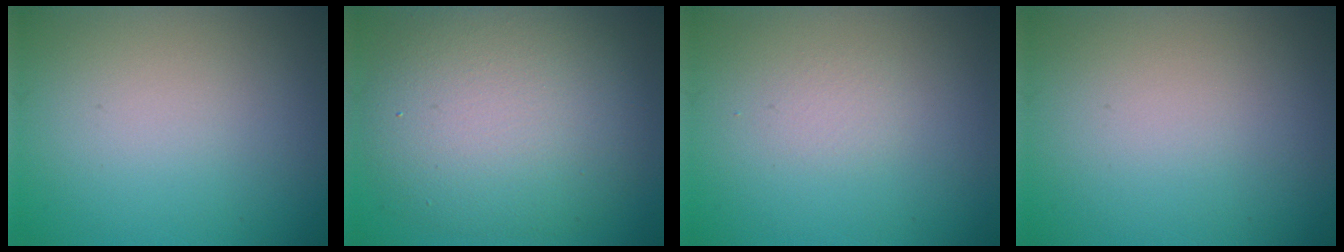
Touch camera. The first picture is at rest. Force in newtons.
{"total": 9.5, "press": 9.5, "slide": 0.1}
{"total": 0.7, "press": 0.7, "slide": 0.0}
{"total": 0.0}